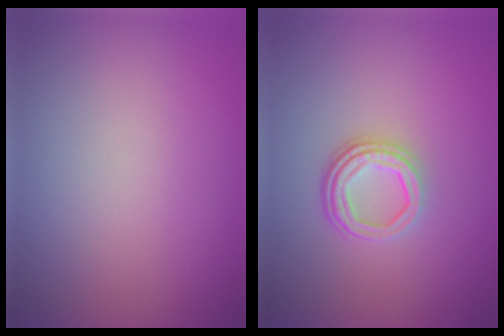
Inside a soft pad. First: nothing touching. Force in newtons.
{"total": 3.5, "press": 2.6, "slide": 2.4}